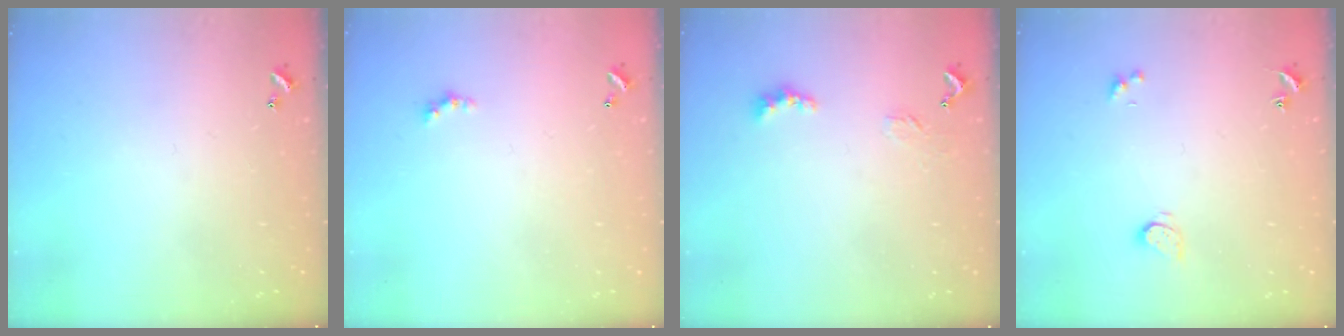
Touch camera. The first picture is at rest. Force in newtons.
{"total": 1.3, "press": 1.2, "slide": 0.4}
{"total": 1.6, "press": 1.5, "slide": 0.5}
{"total": 1.5, "press": 1.4, "slide": 0.4}